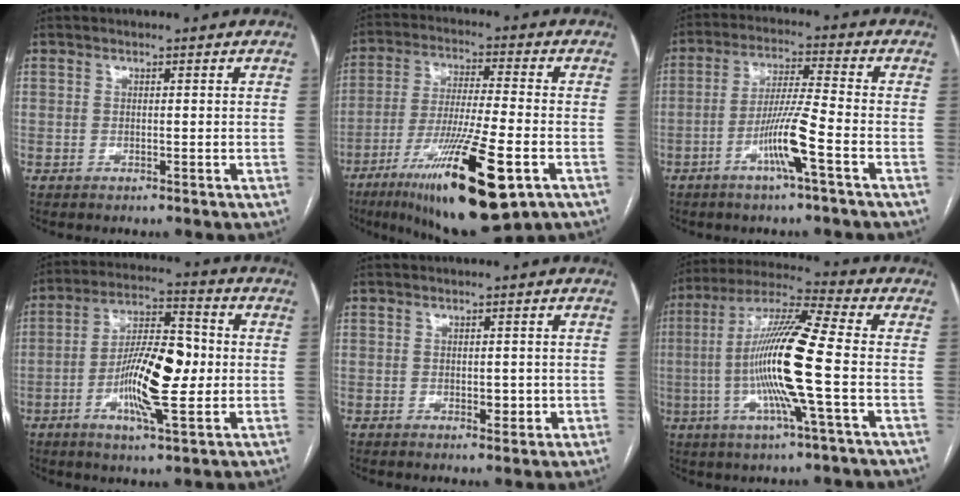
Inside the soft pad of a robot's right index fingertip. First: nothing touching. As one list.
[{"total": 19.3, "force": [-9.0, 2.4, 16.9], "torque": [-0.286, -0.040, -0.146]}, {"total": 8.4, "force": [-3.7, -0.6, 7.5], "torque": [-0.147, -0.002, -0.072]}, {"total": 13.5, "force": [-2.0, 3.3, 12.9], "torque": [-0.234, 0.010, -0.036]}, {"total": 2.2, "force": [-0.3, 1.2, 1.8], "torque": [-0.024, -0.001, 0.001]}, {"total": 15.6, "force": [-2.2, -0.4, 15.4], "torque": [-0.297, -0.002, -0.055]}]